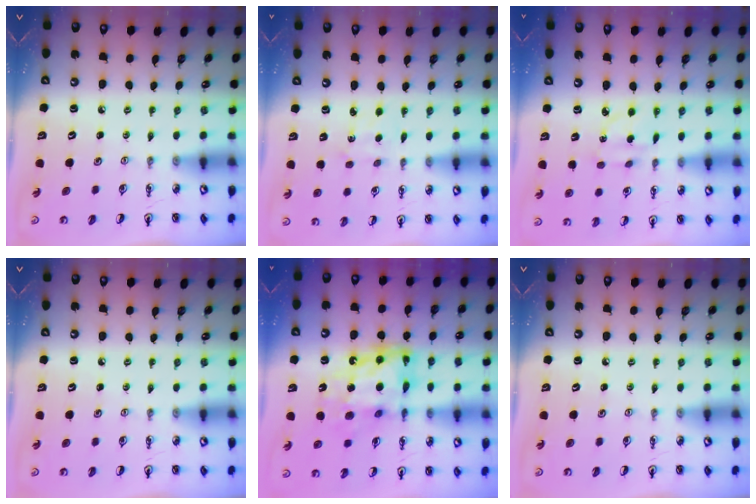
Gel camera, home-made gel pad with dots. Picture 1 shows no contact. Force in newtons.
{"total": 2.7, "press": 2.7, "slide": 0.4}
{"total": 2.9, "press": 2.9, "slide": 0.6}
{"total": 0.0}
{"total": 14.0, "press": 13.9, "slide": 1.6}
{"total": 0.0}